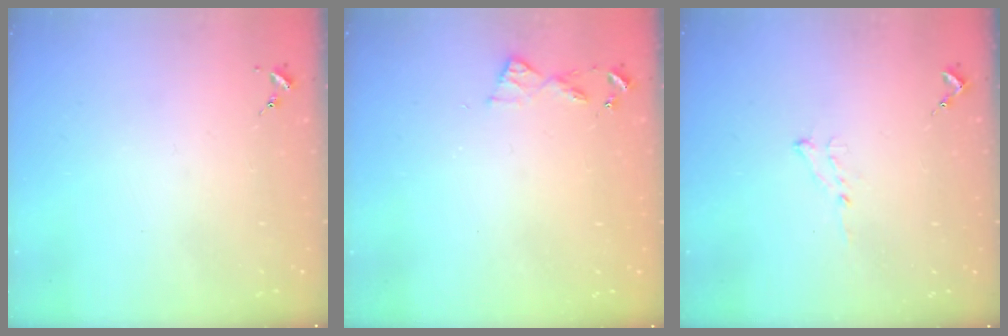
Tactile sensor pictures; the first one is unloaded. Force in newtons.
{"total": 6.8, "press": 6.8, "slide": 0.7}
{"total": 7.0, "press": 6.9, "slide": 0.8}